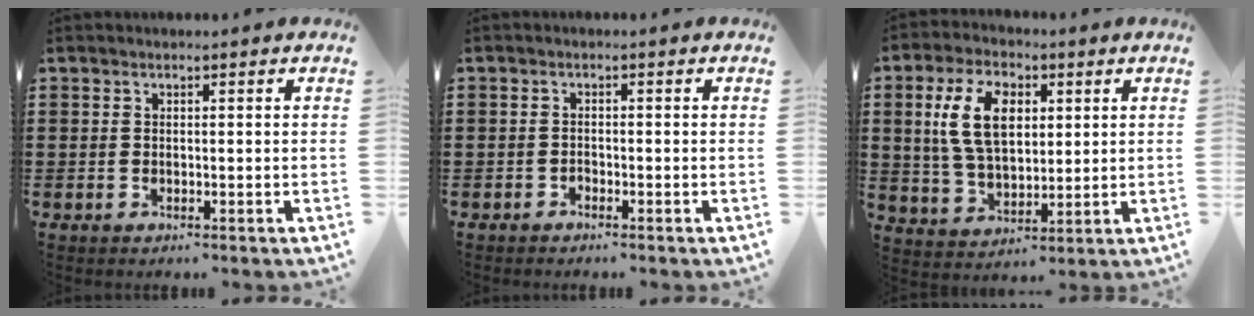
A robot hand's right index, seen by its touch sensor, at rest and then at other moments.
{"total": 0.9, "force": [-0.8, 0.4, 0.0], "torque": [-0.003, 0.000, -0.017]}
{"total": 10.3, "force": [2.6, 6.1, 7.9], "torque": [-0.187, 0.013, 0.041]}